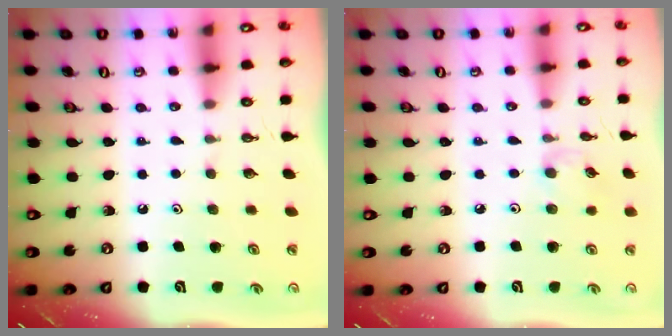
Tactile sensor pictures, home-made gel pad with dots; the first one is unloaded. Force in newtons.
{"total": 6.5, "press": 6.4, "slide": 0.6}